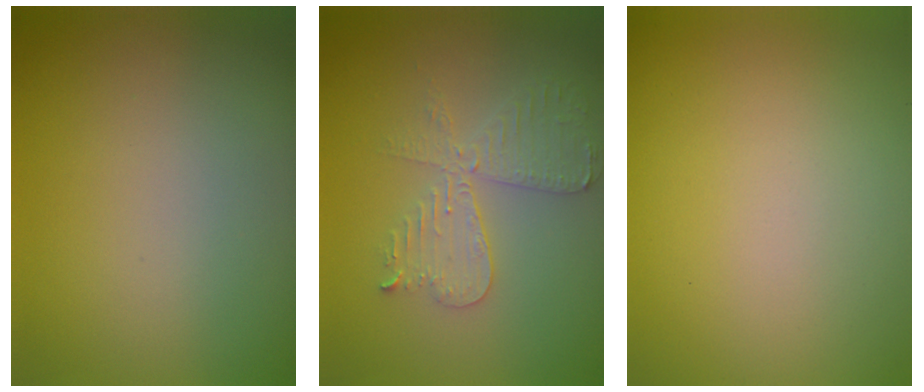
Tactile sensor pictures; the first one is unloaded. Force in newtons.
{"total": 4.3, "press": 3.8, "slide": 2.2}
{"total": 0.0}